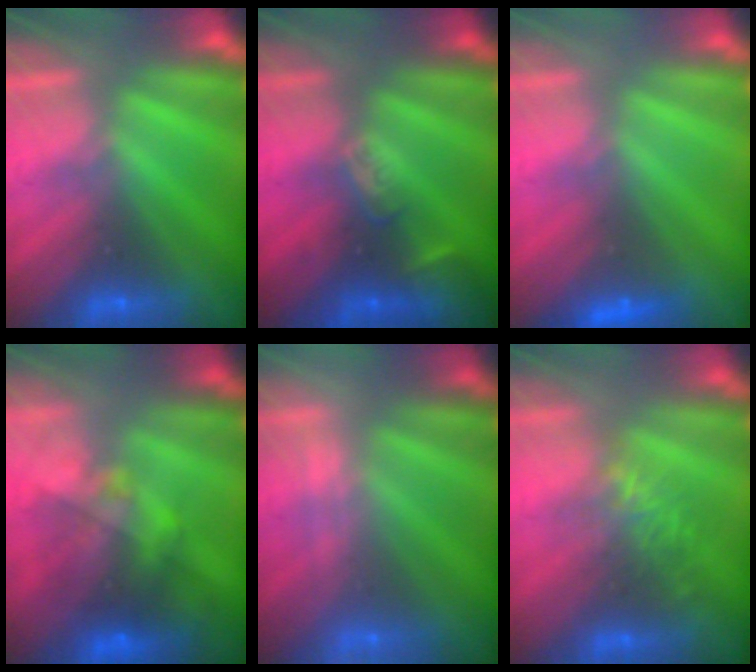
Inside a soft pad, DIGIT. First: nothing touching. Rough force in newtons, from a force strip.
{"total": 2.4}
{"total": 2.3}
{"total": 7.8}
{"total": 2.0}
{"total": 3.7}